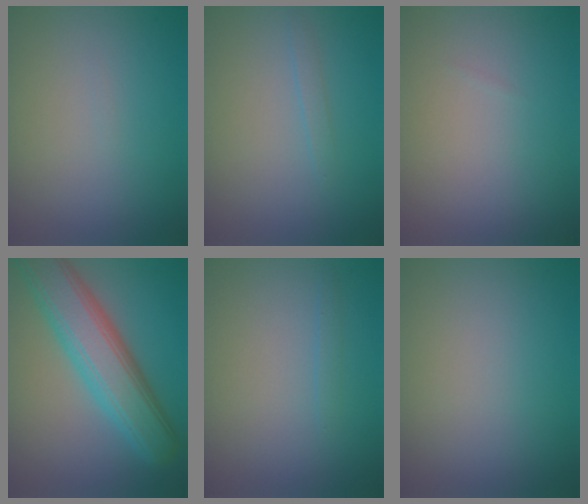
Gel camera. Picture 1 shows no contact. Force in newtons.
{"total": 0.8, "press": 0.8, "slide": 0.1}
{"total": 0.0}
{"total": 8.2, "press": 8.2, "slide": 0.4}
{"total": 0.6, "press": 0.6, "slide": 0.1}
{"total": 0.0}